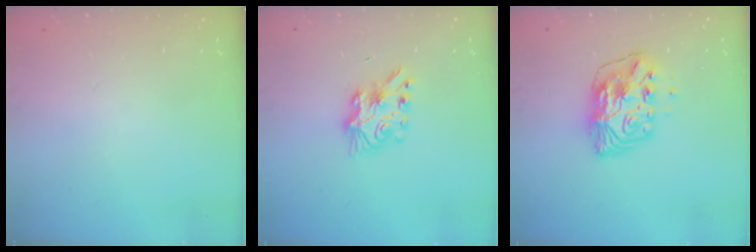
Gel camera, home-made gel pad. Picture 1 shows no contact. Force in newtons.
{"total": 7.2, "press": 7.2, "slide": 0.2}
{"total": 10.4, "press": 10.4, "slide": 1.1}